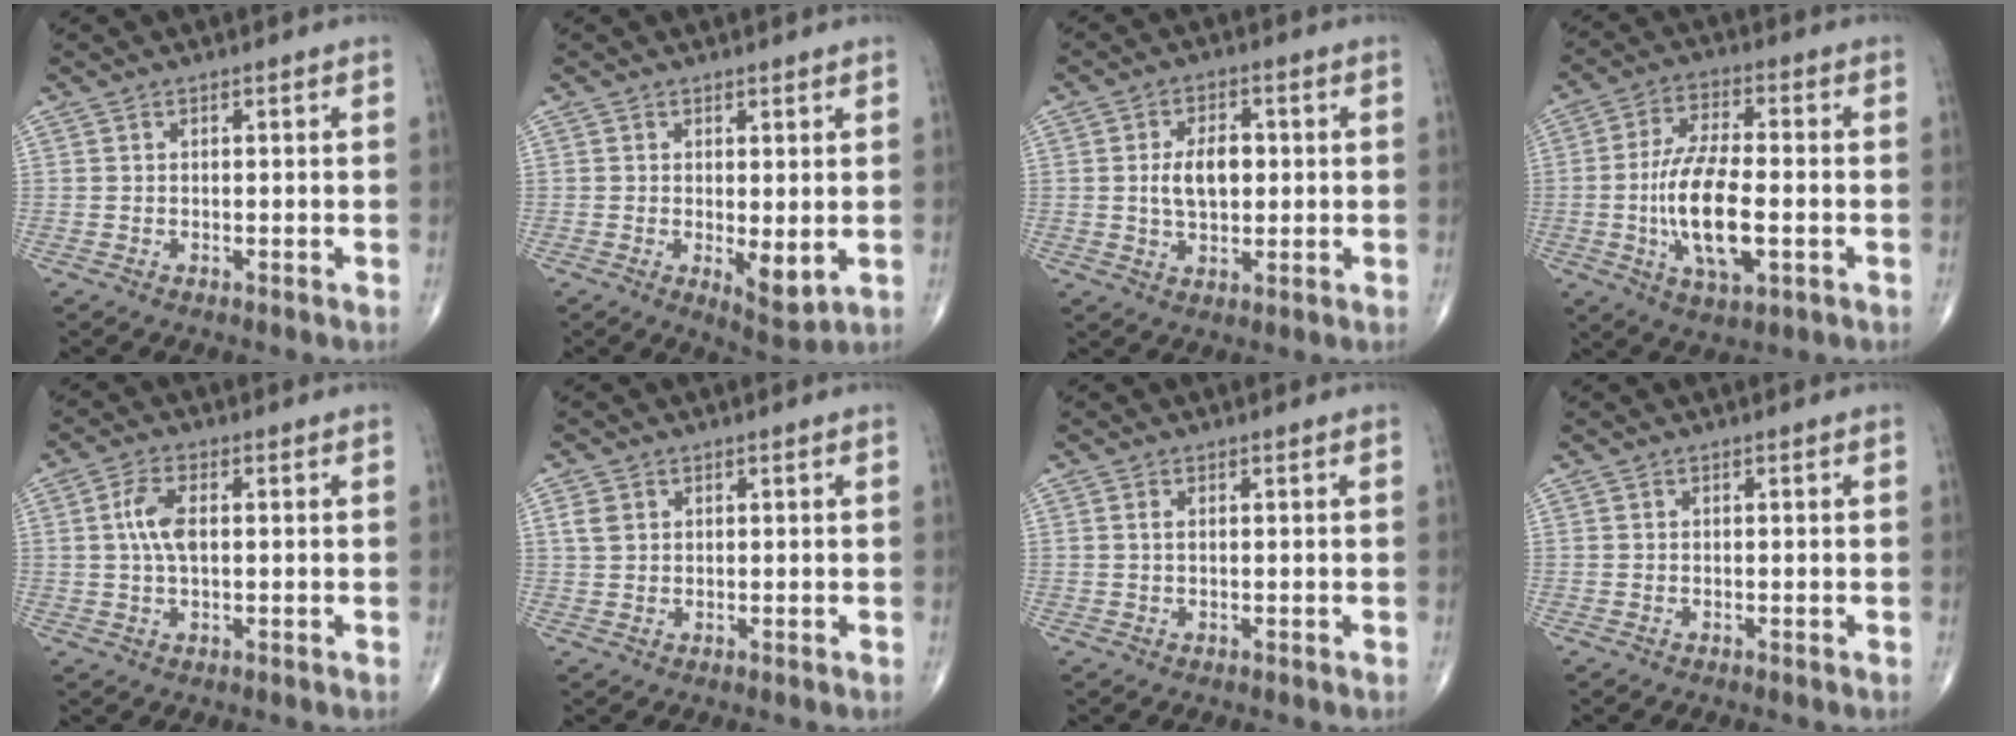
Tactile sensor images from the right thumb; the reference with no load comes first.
{"total": 5.0, "force": [-0.5, 1.9, 4.6], "torque": [-0.063, -0.017, -0.001]}
{"total": 7.5, "force": [0.5, 4.5, 6.0], "torque": [-0.090, 0.004, 0.008]}
{"total": 14.3, "force": [-2.7, 5.7, 12.9], "torque": [-0.240, 0.007, -0.047]}
{"total": 5.3, "force": [0.6, 2.5, 4.6], "torque": [-0.103, 0.006, 0.010]}
{"total": 2.6, "force": [1.0, 1.9, 1.4], "torque": [-0.026, 0.002, 0.023]}
{"total": 0.7, "force": [0.2, 0.3, 0.6], "torque": [-0.018, 0.002, 0.004]}
{"total": 0.0}